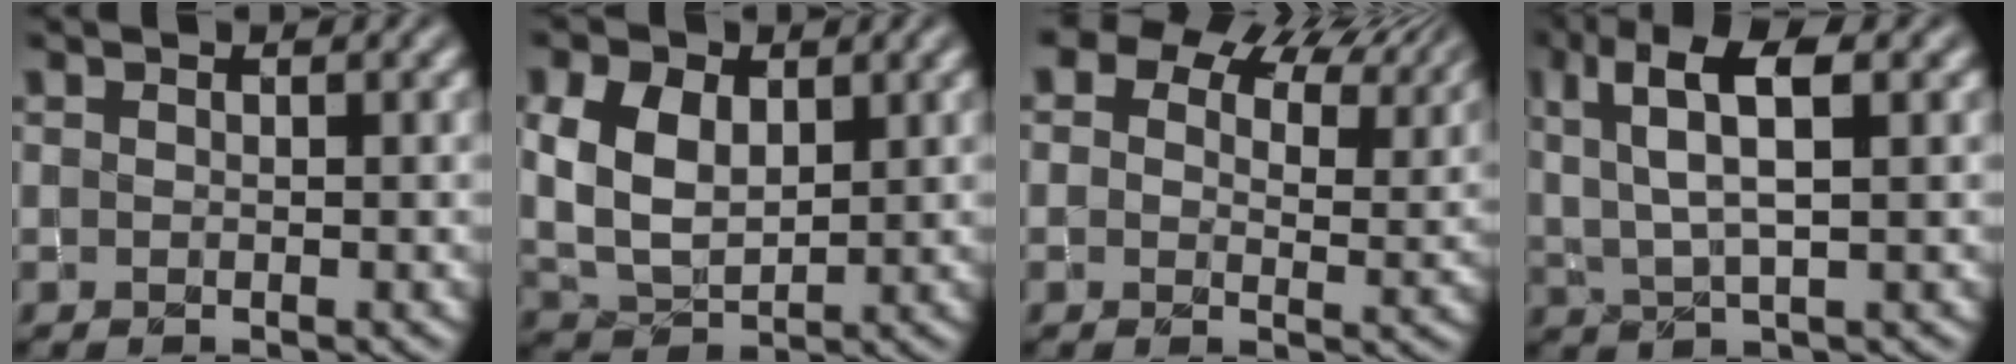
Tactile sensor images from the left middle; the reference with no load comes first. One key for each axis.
{"total": 5.6, "fx": 1.6, "fy": 3.7, "fz": 3.8, "tx": -0.088, "ty": 0.006, "tz": 0.030}
{"total": 10.9, "fx": 7.4, "fy": 5.9, "fz": 5.5, "tx": -0.083, "ty": 0.016, "tz": 0.094}
{"total": 6.4, "fx": 2.6, "fy": 2.1, "fz": 5.4, "tx": -0.104, "ty": 0.010, "tz": 0.047}